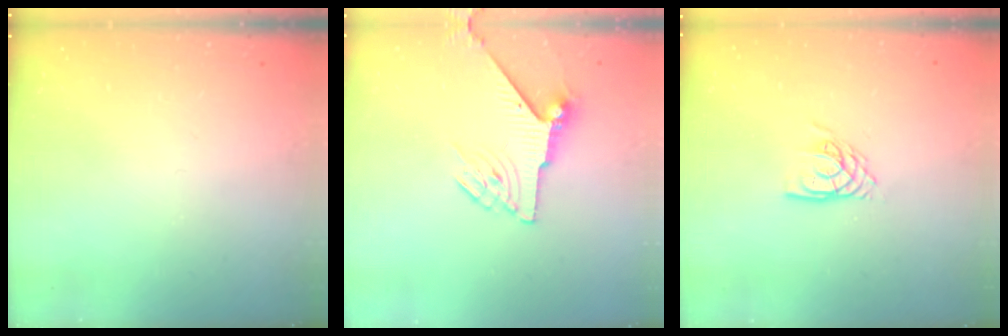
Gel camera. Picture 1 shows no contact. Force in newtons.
{"total": 6.8, "press": 6.7, "slide": 0.9}
{"total": 6.0, "press": 6.0, "slide": 0.5}